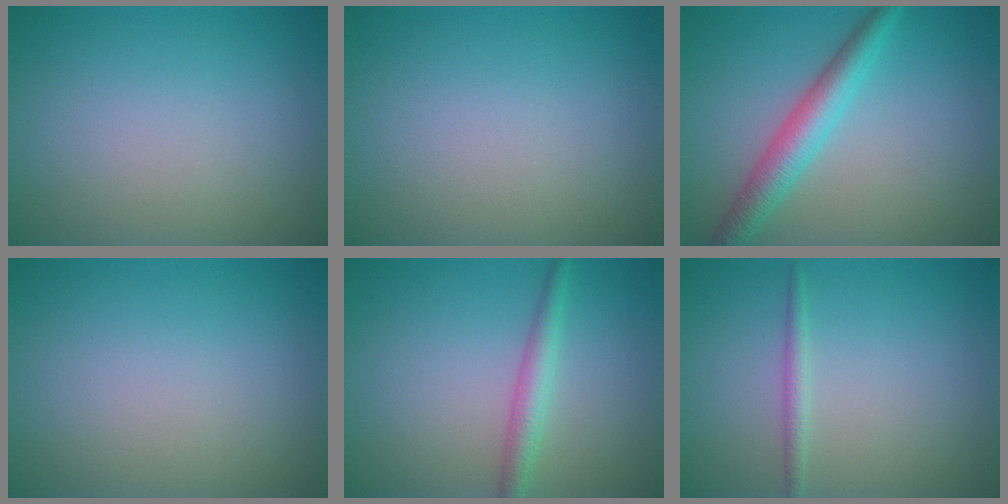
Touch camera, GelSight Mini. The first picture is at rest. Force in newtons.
{"total": 0.0}
{"total": 4.0, "press": 4.0, "slide": 0.0}
{"total": 0.0}
{"total": 2.4, "press": 2.4, "slide": 0.0}
{"total": 1.2, "press": 1.2, "slide": 0.0}